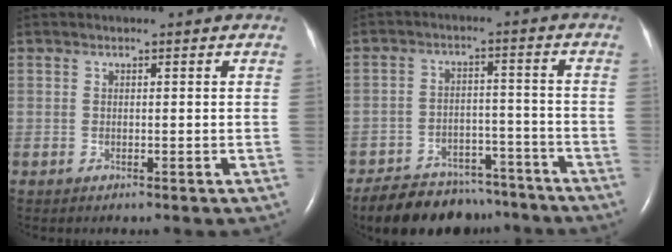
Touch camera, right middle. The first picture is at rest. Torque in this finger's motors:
{"motor_torque": [1.03, -1.11, 0.15, 0.03]}